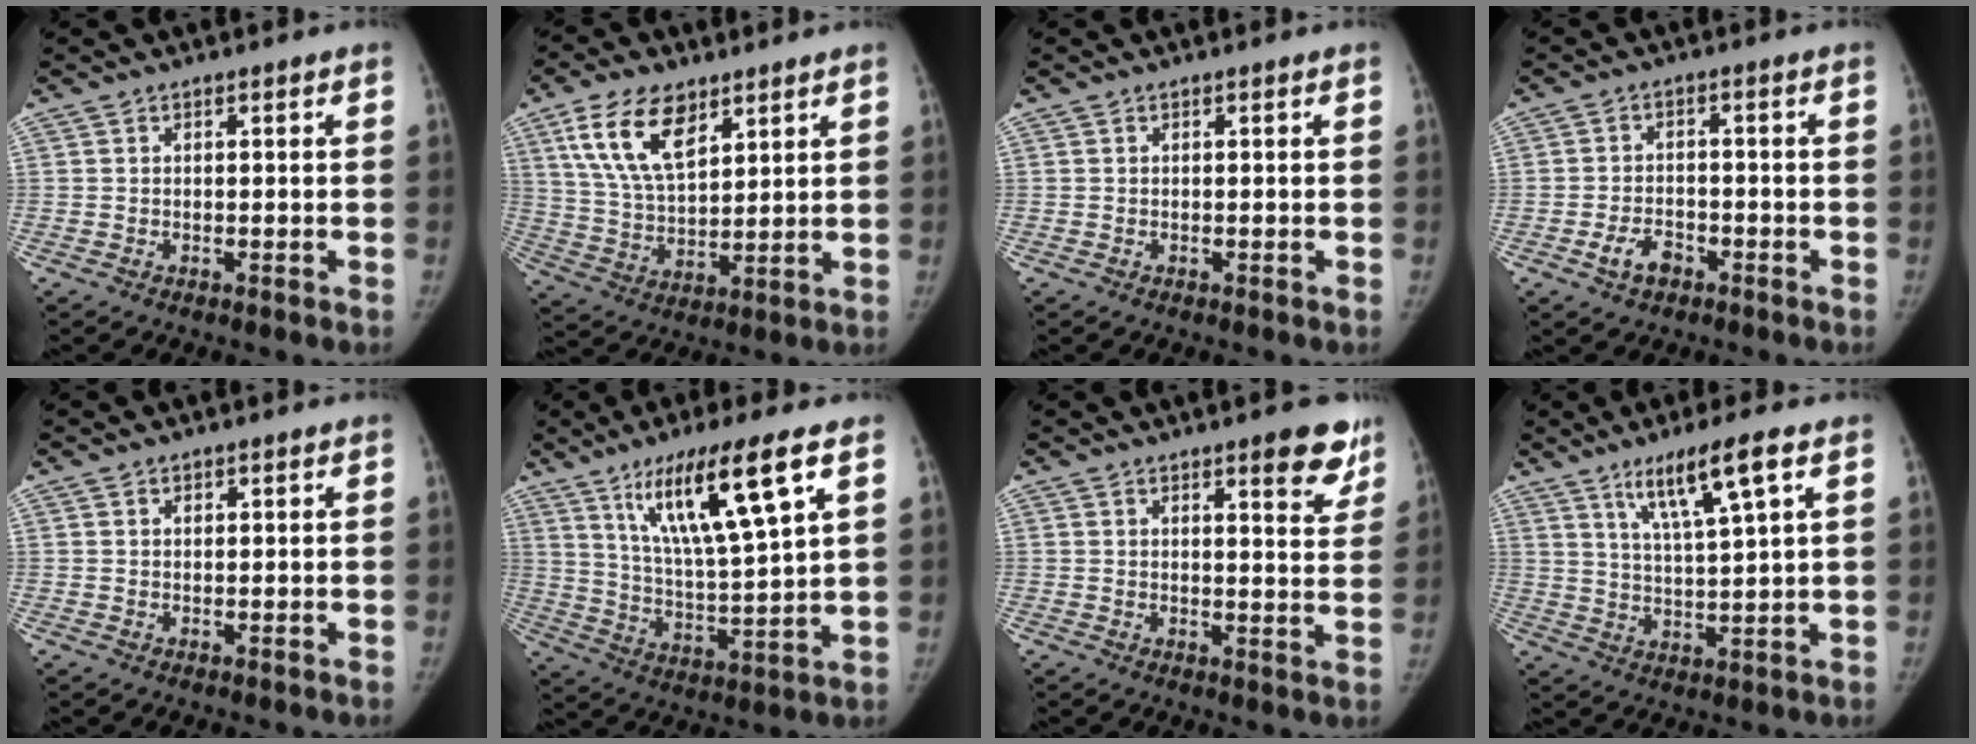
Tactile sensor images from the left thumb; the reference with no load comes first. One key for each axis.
{"total": 13.1, "fx": 7.0, "fy": 6.6, "fz": 8.9, "tx": -0.145, "ty": -0.025, "tz": 0.141}
{"total": 0.0}
{"total": 4.6, "fx": -2.6, "fy": 2.9, "fz": 2.5, "tx": -0.038, "ty": 0.021, "tz": -0.043}
{"total": 0.6, "fx": 0.4, "fy": 0.4, "fz": 0.2, "tx": 0.003, "ty": -0.002, "tz": 0.005}
{"total": 17.0, "fx": 8.7, "fy": 2.4, "fz": 14.4, "tx": -0.252, "ty": -0.040, "tz": 0.161}
{"total": 8.0, "fx": 5.3, "fy": 2.3, "fz": 5.6, "tx": -0.039, "ty": -0.028, "tz": 0.064}
{"total": 9.8, "fx": 5.2, "fy": 0.8, "fz": 8.2, "tx": -0.149, "ty": -0.023, "tz": 0.097}